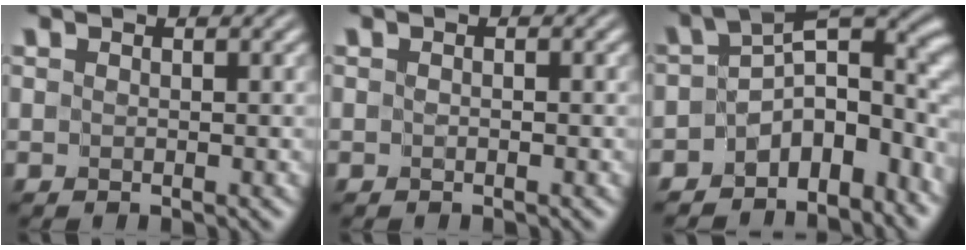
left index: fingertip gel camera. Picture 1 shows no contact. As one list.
[{"total": 0.0}, {"total": 9.0, "force": [-3.9, 5.9, 5.5], "torque": [-0.050, -0.009, -0.069]}]